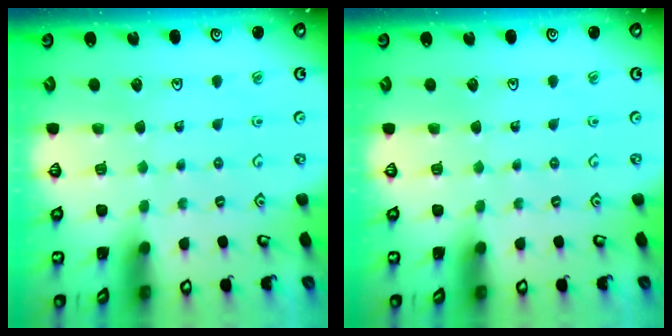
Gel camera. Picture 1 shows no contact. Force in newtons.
{"total": 0.0}